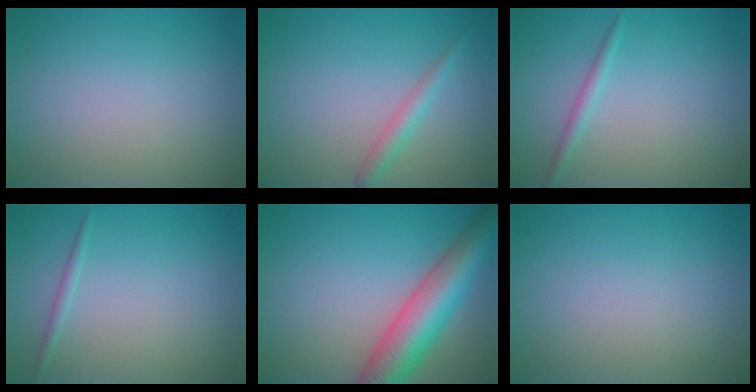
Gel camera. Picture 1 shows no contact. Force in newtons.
{"total": 1.8, "press": 1.8, "slide": 0.0}
{"total": 1.2, "press": 1.2, "slide": 0.1}
{"total": 0.8, "press": 0.8, "slide": 0.1}
{"total": 8.5, "press": 8.4, "slide": 0.2}
{"total": 0.0}